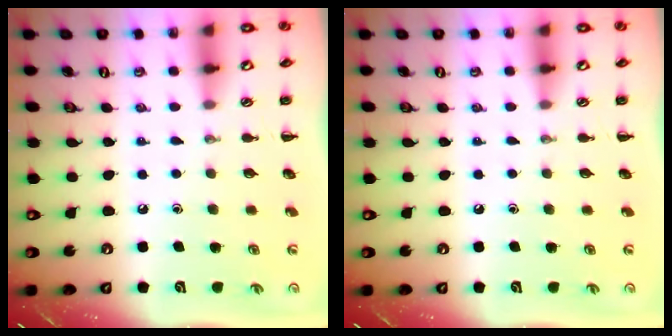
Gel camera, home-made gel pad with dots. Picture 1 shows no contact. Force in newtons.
{"total": 0.0}